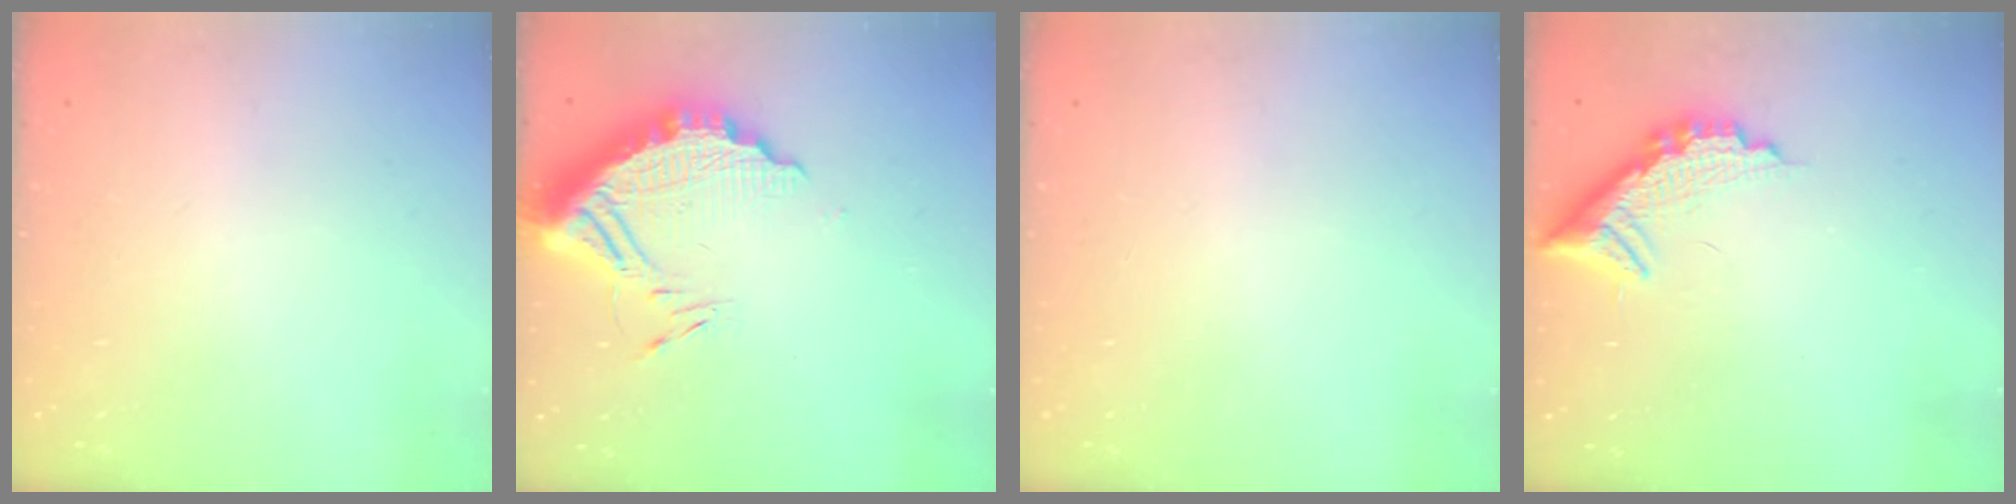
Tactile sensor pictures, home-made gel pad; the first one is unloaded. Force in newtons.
{"total": 14.5, "press": 14.4, "slide": 1.1}
{"total": 0.0}
{"total": 12.4, "press": 12.4, "slide": 0.9}